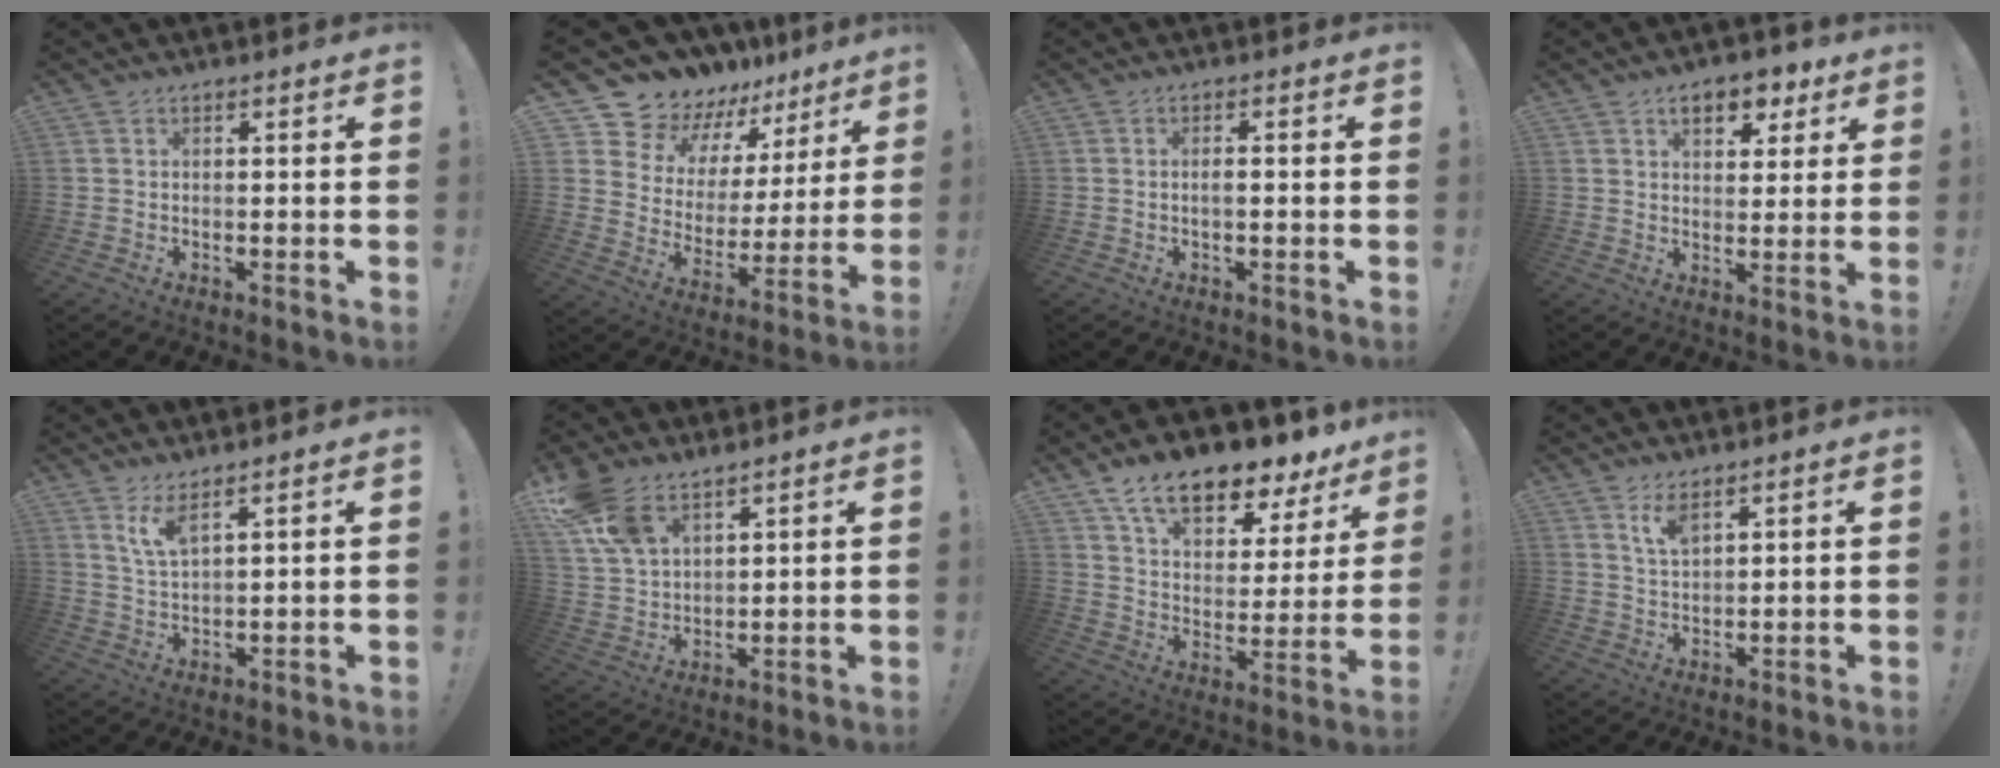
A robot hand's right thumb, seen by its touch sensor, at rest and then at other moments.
{"total": 13.2, "force": [12.2, 5.2, 0.4], "torque": [-0.028, -0.114, 0.233]}
{"total": 1.8, "force": [-0.4, 0.3, 1.7], "torque": [-0.032, 0.002, -0.008]}
{"total": 8.7, "force": [4.5, 5.2, 5.3], "torque": [-0.070, -0.012, 0.079]}
{"total": 5.8, "force": [3.9, 1.3, 4.1], "torque": [-0.078, -0.016, 0.068]}
{"total": 11.5, "force": [8.3, 6.0, 5.4], "torque": [-0.113, -0.036, 0.165]}
{"total": 14.5, "force": [11.0, 5.9, 7.5], "torque": [-0.120, -0.084, 0.190]}
{"total": 5.1, "force": [3.6, 1.9, 3.2], "torque": [-0.061, -0.016, 0.063]}